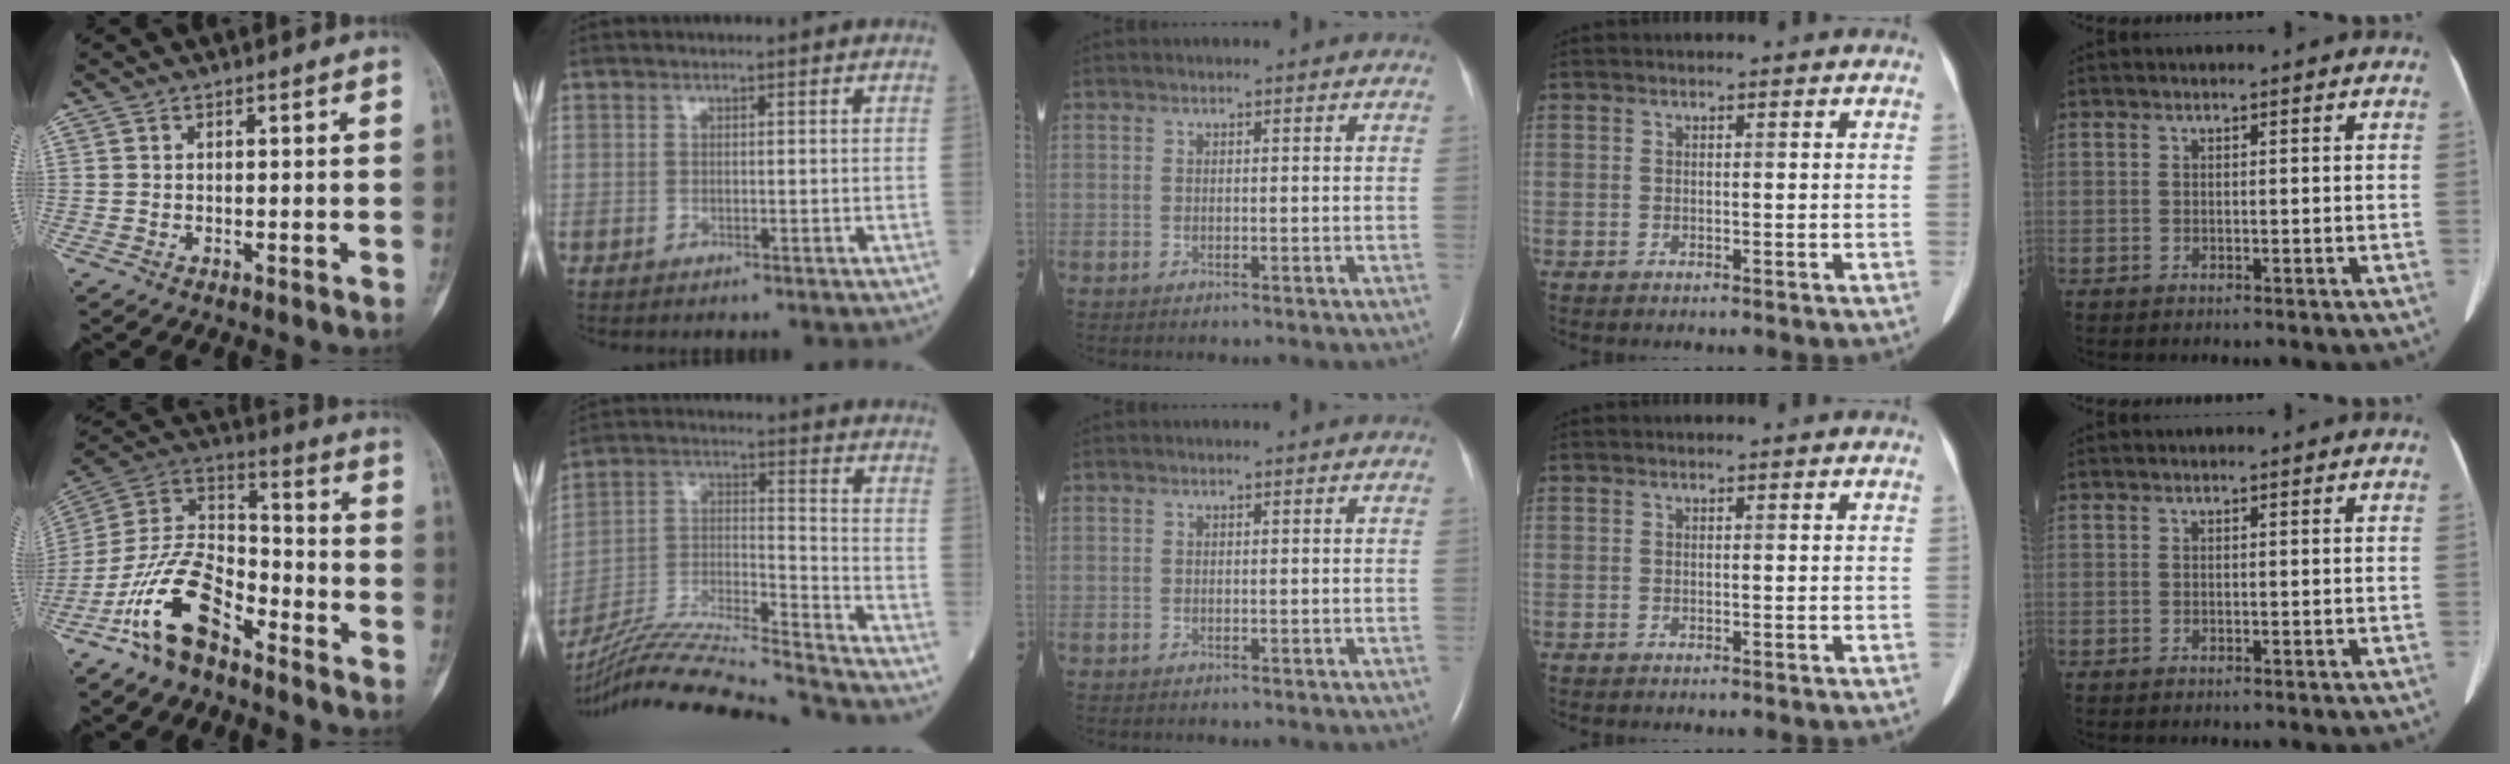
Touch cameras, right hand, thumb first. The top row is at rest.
{"thumb": {"total": 15.6, "force": [-9.6, 7.6, 9.7], "torque": [-0.171, 0.078, -0.191]}, "index": {"total": 22.6, "force": [-21.1, -0.8, 8.2], "torque": [-0.170, -0.024, -0.355]}}